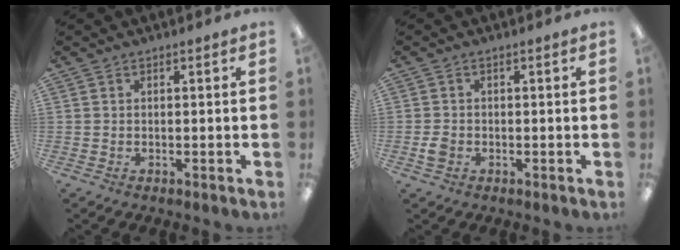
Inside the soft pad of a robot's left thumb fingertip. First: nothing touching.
{"total": 2.3, "force": [-0.6, 1.8, 1.3], "torque": [-0.030, 0.001, -0.013]}